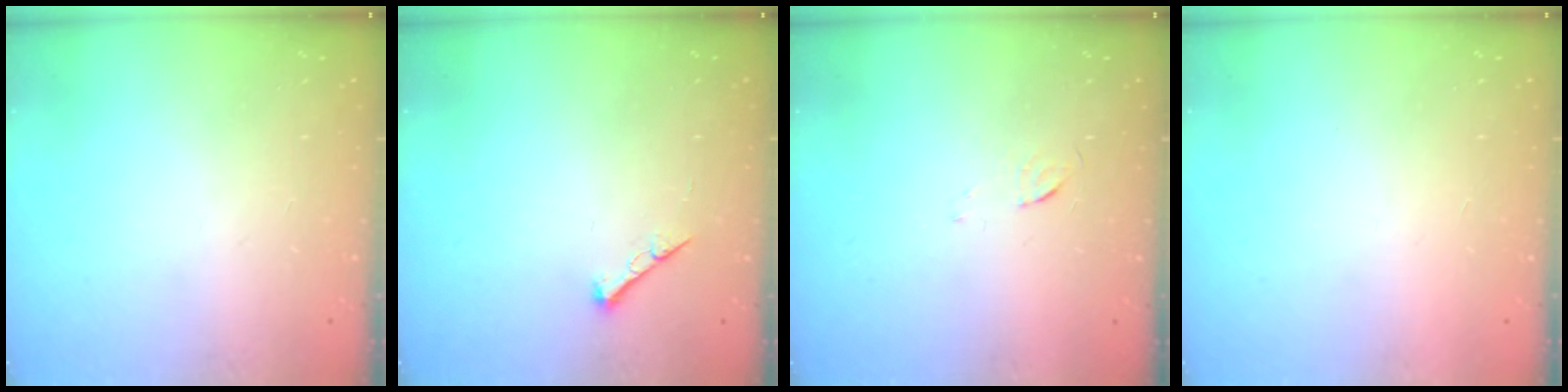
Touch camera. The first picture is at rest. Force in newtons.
{"total": 4.3, "press": 4.3, "slide": 0.5}
{"total": 3.6, "press": 3.6, "slide": 0.3}
{"total": 1.6, "press": 1.5, "slide": 0.1}